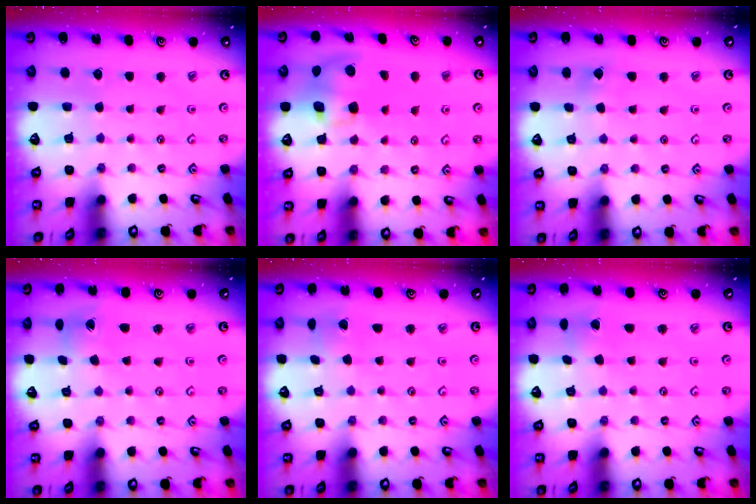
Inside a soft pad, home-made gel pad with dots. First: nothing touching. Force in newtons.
{"total": 8.8, "press": 8.7, "slide": 1.2}
{"total": 5.3, "press": 5.3, "slide": 0.6}
{"total": 1.0, "press": 1.0, "slide": 0.1}
{"total": 1.8, "press": 1.8, "slide": 0.1}
{"total": 1.3, "press": 1.3, "slide": 0.1}